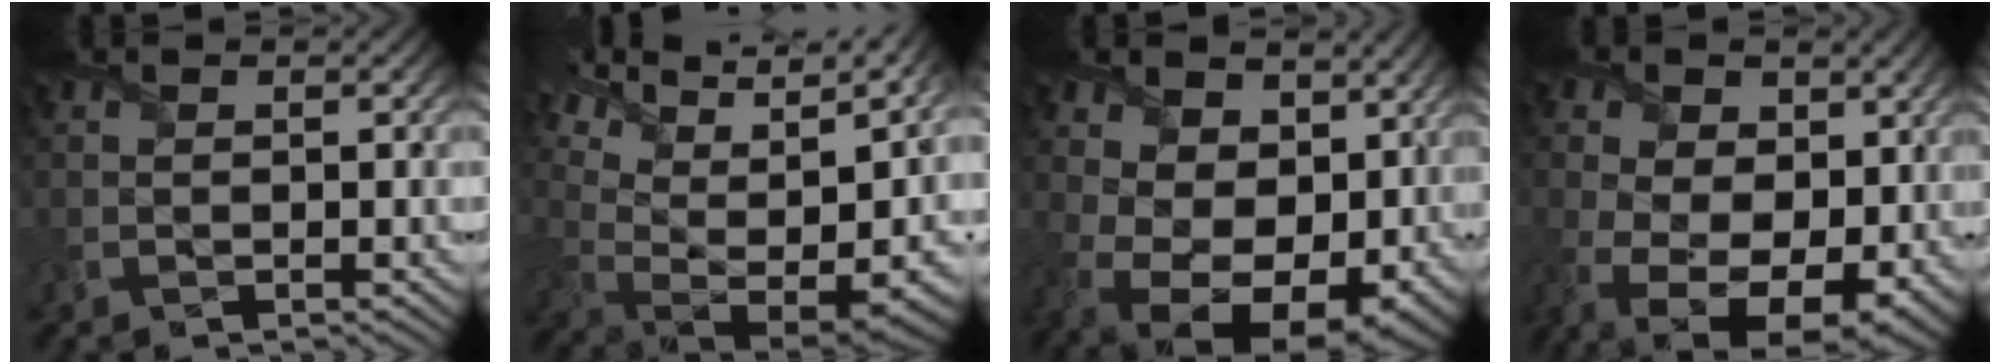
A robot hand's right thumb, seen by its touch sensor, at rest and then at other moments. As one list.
[{"total": 15.6, "force": [5.5, 7.8, 12.3], "torque": [-0.198, 0.028, 0.129]}, {"total": 14.5, "force": [0.4, 10.9, 9.6], "torque": [-0.202, -0.048, 0.041]}, {"total": 15.7, "force": [-2.6, 10.7, 11.2], "torque": [-0.223, -0.064, -0.009]}]